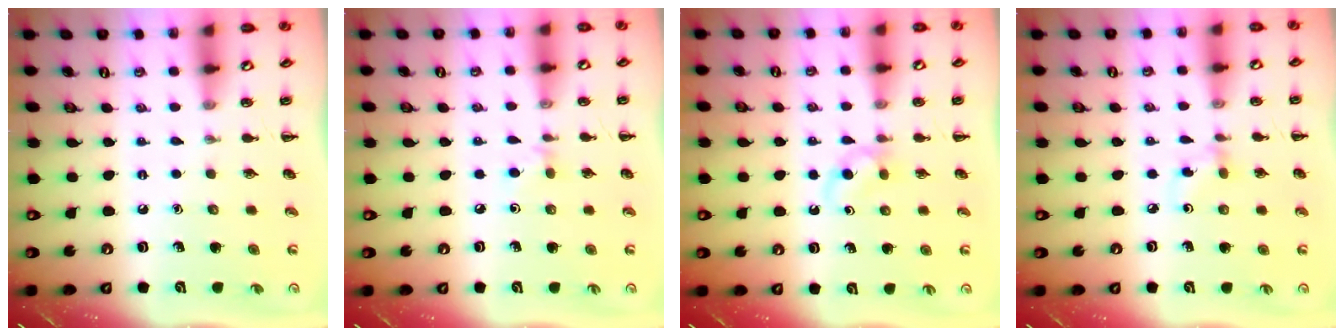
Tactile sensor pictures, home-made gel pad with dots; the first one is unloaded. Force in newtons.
{"total": 3.8, "press": 3.4, "slide": 1.5}
{"total": 2.7, "press": 2.4, "slide": 1.2}
{"total": 2.8, "press": 2.6, "slide": 1.1}